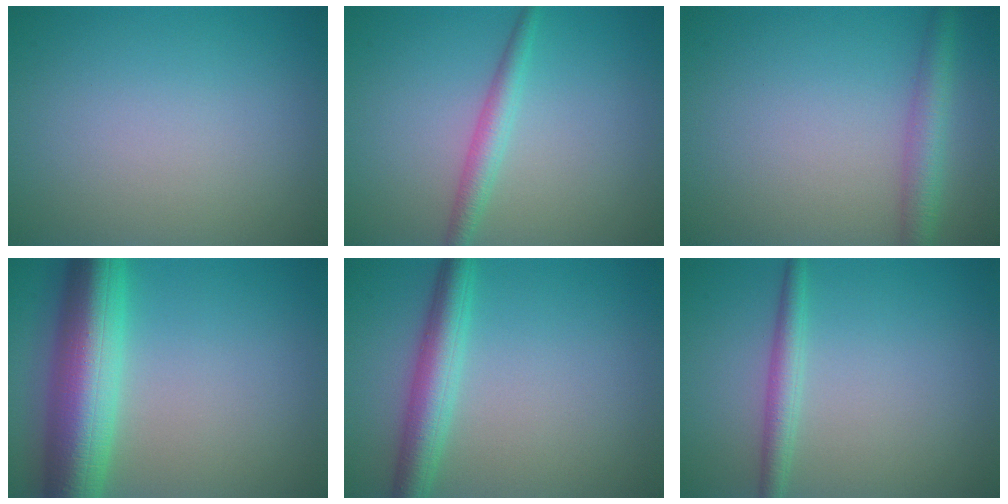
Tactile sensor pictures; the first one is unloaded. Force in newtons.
{"total": 2.2, "press": 2.2, "slide": 0.0}
{"total": 3.0, "press": 3.0, "slide": 0.1}
{"total": 9.9, "press": 9.9, "slide": 0.2}
{"total": 4.3, "press": 4.3, "slide": 0.1}
{"total": 2.2, "press": 2.2, "slide": 0.1}